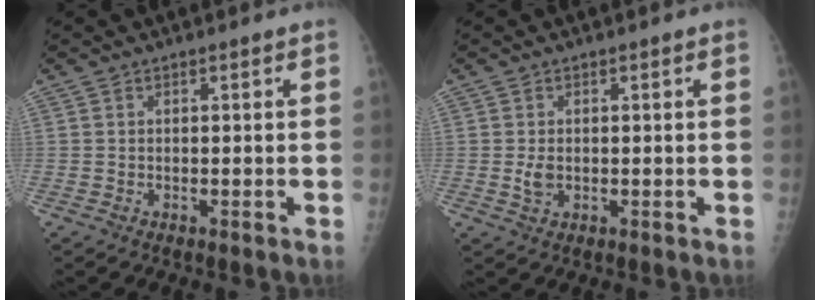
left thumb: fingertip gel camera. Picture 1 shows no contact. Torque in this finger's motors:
{"motor_torque": [0.47, 0.66, 0.55, 0.18, 0.00]}